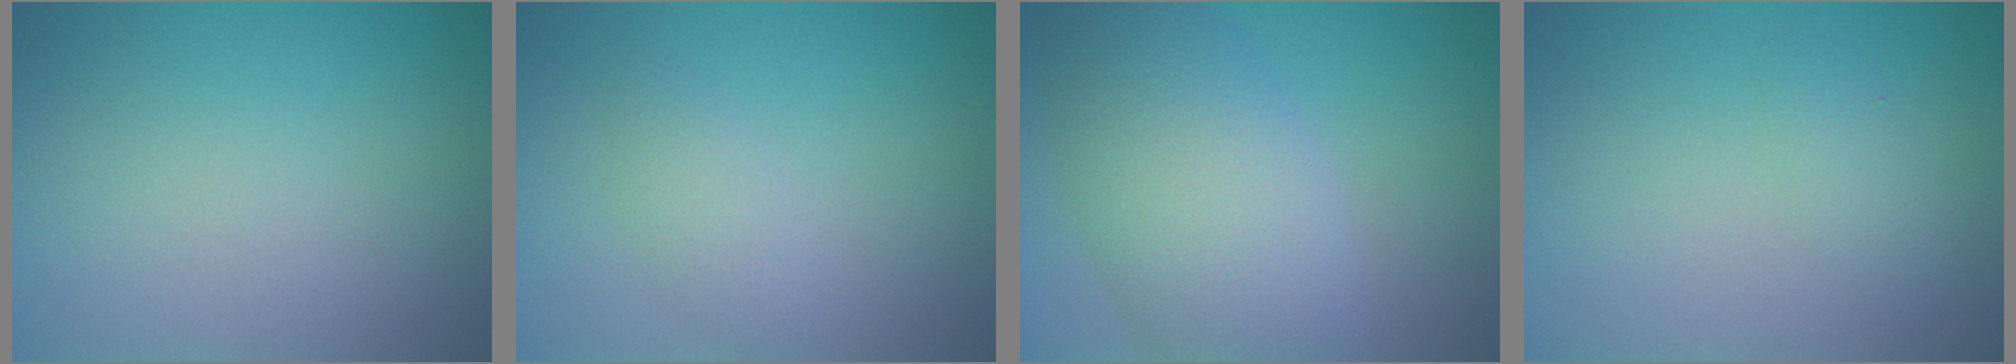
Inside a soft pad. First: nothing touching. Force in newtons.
{"total": 1.7, "press": 1.7, "slide": 0.1}
{"total": 8.9, "press": 8.9, "slide": 0.3}
{"total": 1.2, "press": 1.2, "slide": 0.0}